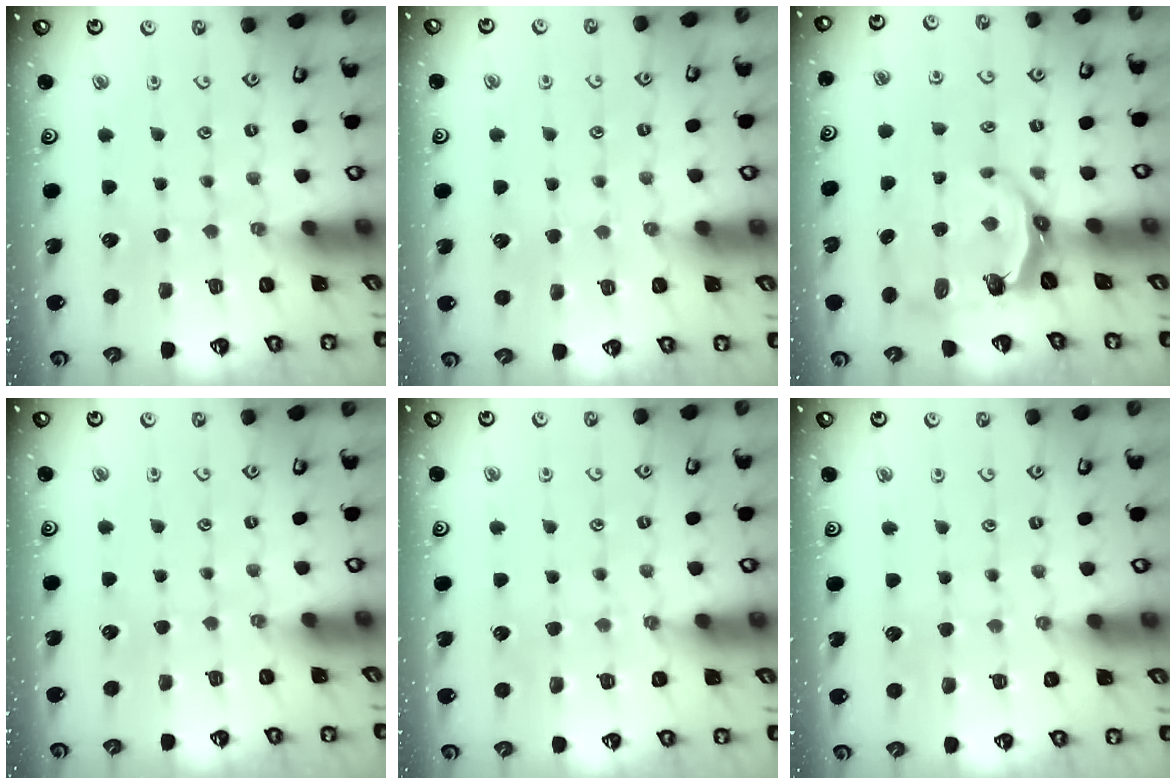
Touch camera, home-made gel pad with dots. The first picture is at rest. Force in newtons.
{"total": 4.7, "press": 4.6, "slide": 0.4}
{"total": 6.9, "press": 5.2, "slide": 4.5}
{"total": 0.0}
{"total": 5.7, "press": 5.7, "slide": 0.7}
{"total": 3.9, "press": 3.8, "slide": 0.5}